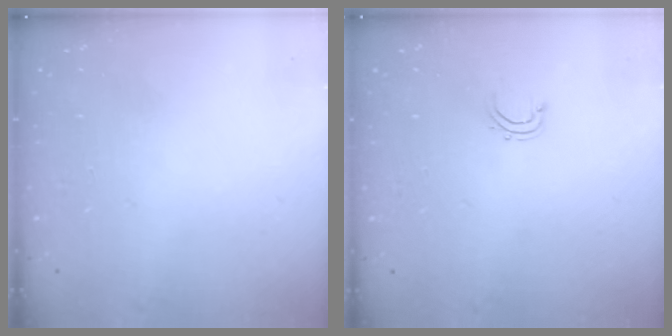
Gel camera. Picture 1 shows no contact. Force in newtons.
{"total": 2.8, "press": 2.8, "slide": 0.5}